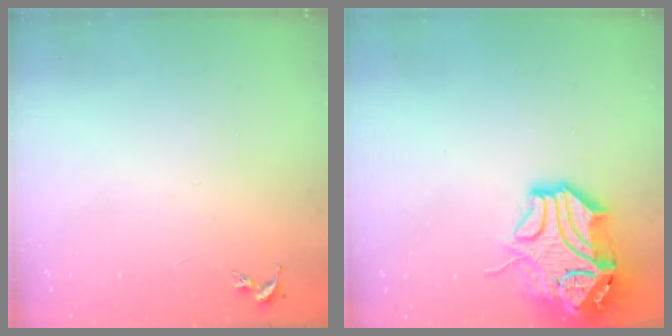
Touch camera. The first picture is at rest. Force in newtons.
{"total": 15.5, "press": 15.3, "slide": 2.3}